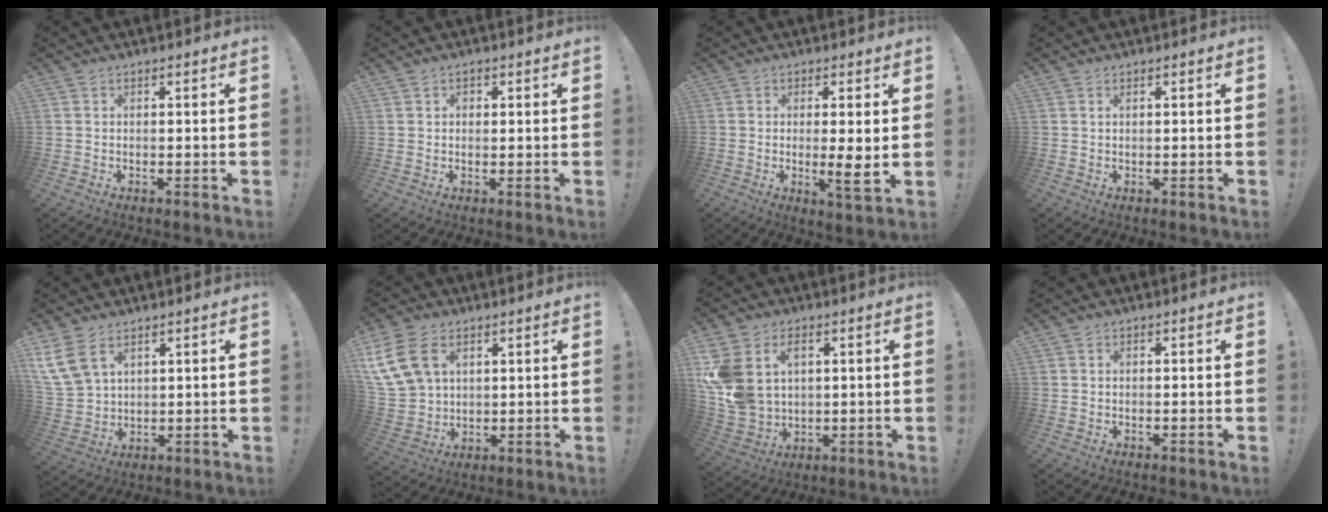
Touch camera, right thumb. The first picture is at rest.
{"total": 1.5, "force": [0.5, 1.4, 0.3], "torque": [-0.005, 0.000, 0.010]}
{"total": 6.3, "force": [-0.5, 0.1, 6.2], "torque": [-0.087, -0.015, -0.007]}
{"total": 0.7, "force": [0.4, 0.2, 0.6], "torque": [-0.010, 0.000, 0.006]}
{"total": 10.3, "force": [5.8, 6.4, 5.5], "torque": [-0.115, -0.019, 0.118]}
{"total": 15.3, "force": [6.0, 10.9, 8.8], "torque": [-0.179, -0.020, 0.119]}
{"total": 12.1, "force": [4.4, 9.3, 6.4], "torque": [-0.142, -0.022, 0.090]}
{"total": 0.0}